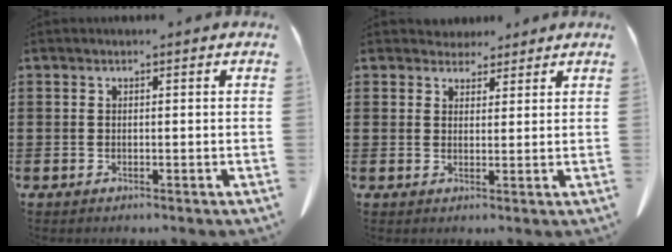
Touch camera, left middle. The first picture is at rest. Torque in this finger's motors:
{"motor_torque": [0.32, 0.03, 0.16, 0.04]}